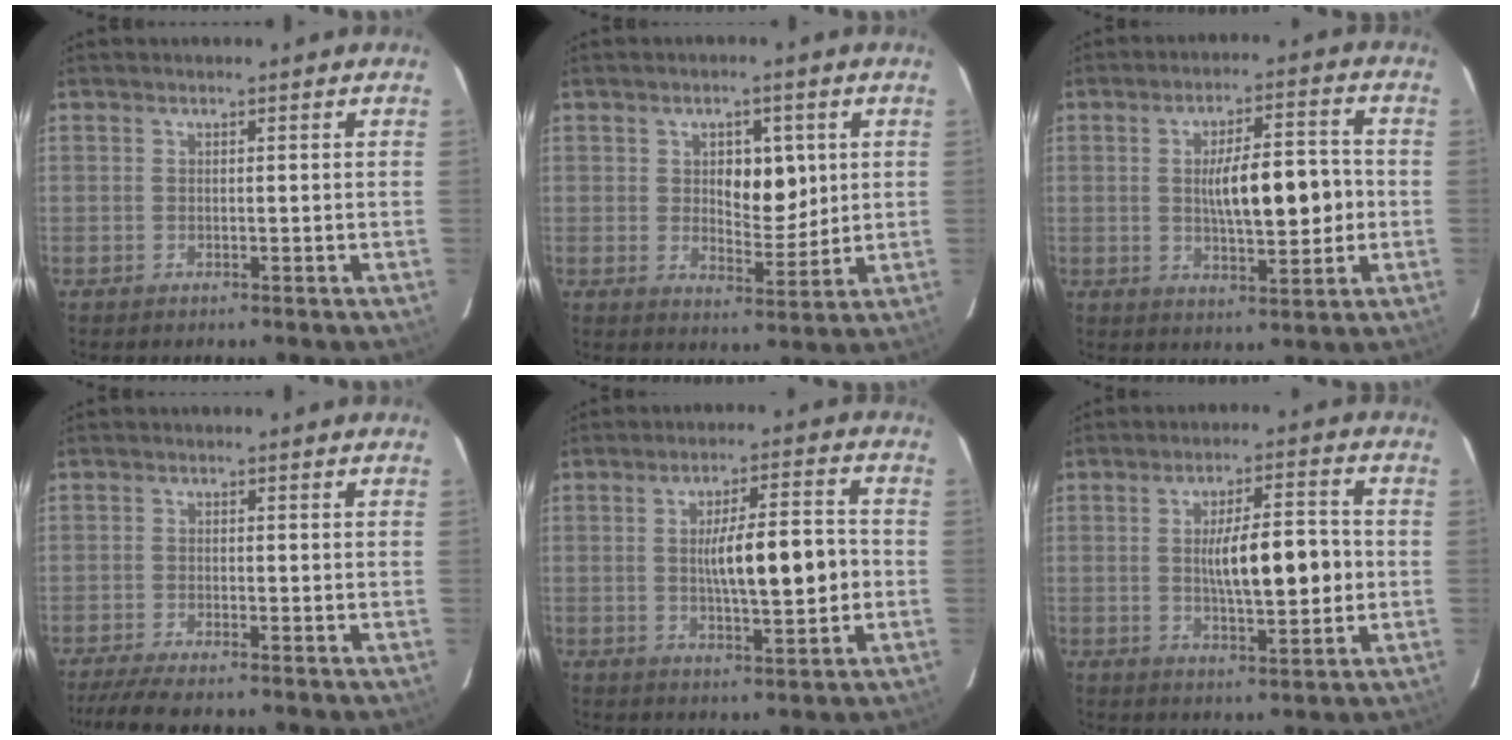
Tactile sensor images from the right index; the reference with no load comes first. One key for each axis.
{"total": 6.7, "fx": 1.7, "fy": 3.5, "fz": 5.5, "tx": -0.075, "ty": 0.003, "tz": 0.033}
{"total": 10.6, "fx": -0.2, "fy": 3.0, "fz": 10.2, "tx": -0.165, "ty": 0.015, "tz": 0.001}
{"total": 6.1, "fx": -5.1, "fy": 0.6, "fz": 3.4, "tx": -0.054, "ty": -0.015, "tz": -0.084}
{"total": 10.3, "fx": -0.5, "fy": 1.9, "fz": 10.2, "tx": -0.164, "ty": 0.013, "tz": -0.005}
{"total": 10.4, "fx": -0.1, "fy": 2.5, "fz": 10.1, "tx": -0.167, "ty": 0.010, "tz": 0.000}